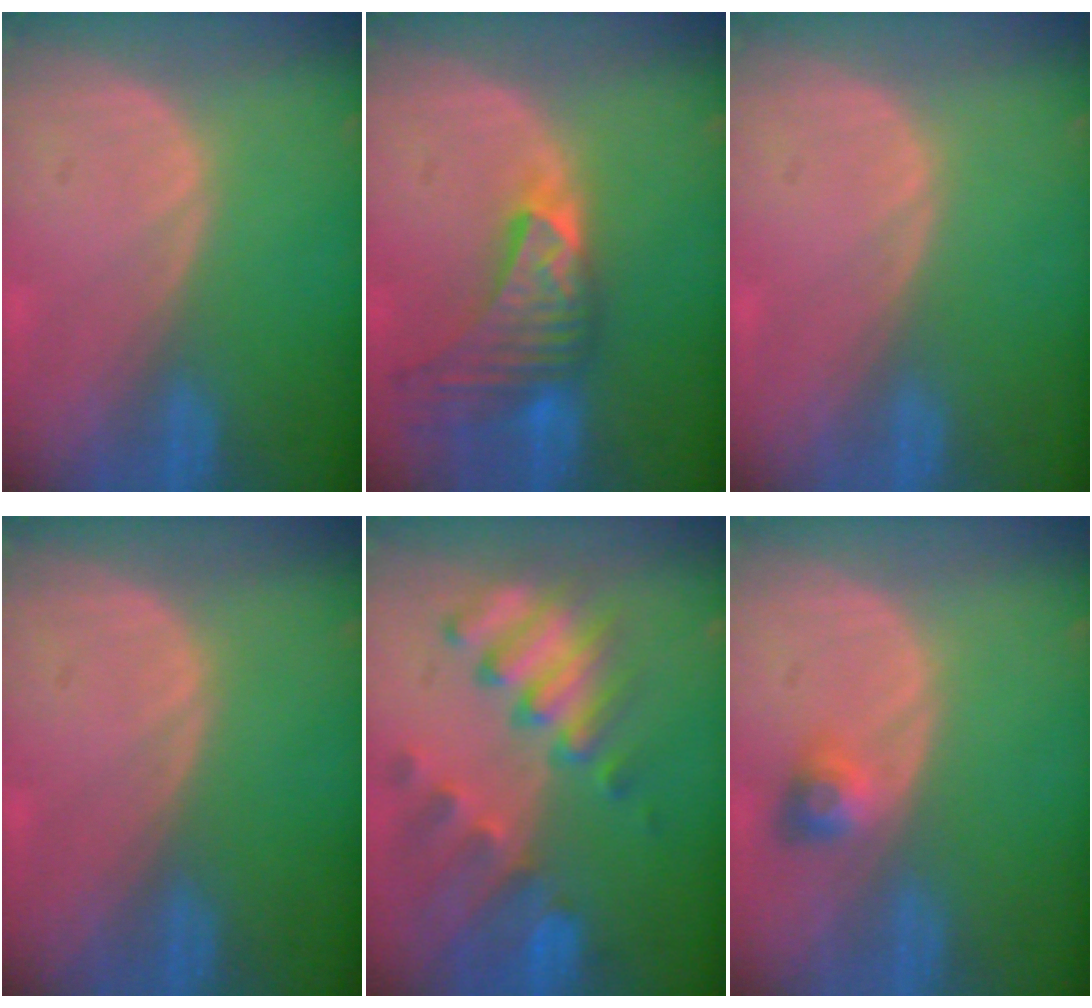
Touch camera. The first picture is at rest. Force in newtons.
{"total": 9.1, "press": 8.3, "slide": 3.8}
{"total": 0.0}
{"total": 0.0}
{"total": 10.2, "press": 8.9, "slide": 5.1}
{"total": 2.9, "press": 2.7, "slide": 1.2}